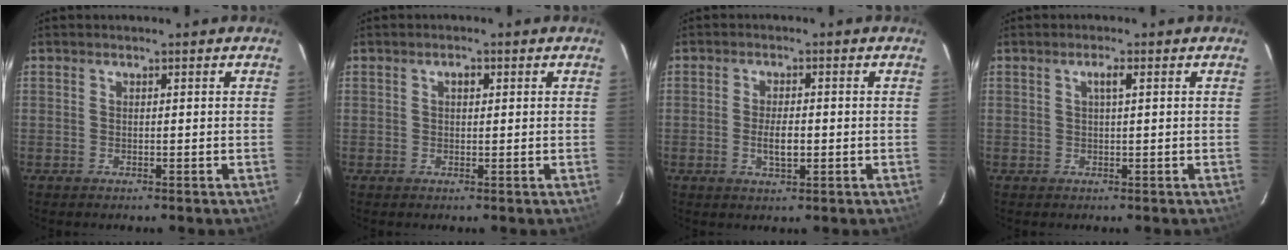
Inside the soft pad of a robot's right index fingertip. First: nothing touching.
{"total": 1.4, "force": [0.4, 0.9, 1.0], "torque": [-0.015, 0.008, 0.006]}
{"total": 3.9, "force": [-0.8, 1.4, 3.6], "torque": [-0.069, -0.003, -0.011]}
{"total": 1.5, "force": [0.5, 0.0, 1.5], "torque": [-0.027, 0.005, 0.009]}